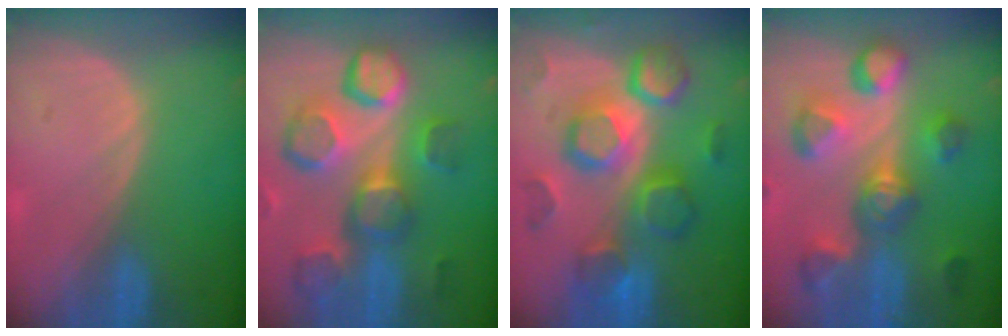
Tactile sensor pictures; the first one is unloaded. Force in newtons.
{"total": 12.8, "press": 11.2, "slide": 6.2}
{"total": 12.0, "press": 11.9, "slide": 1.1}
{"total": 10.0, "press": 9.8, "slide": 2.1}